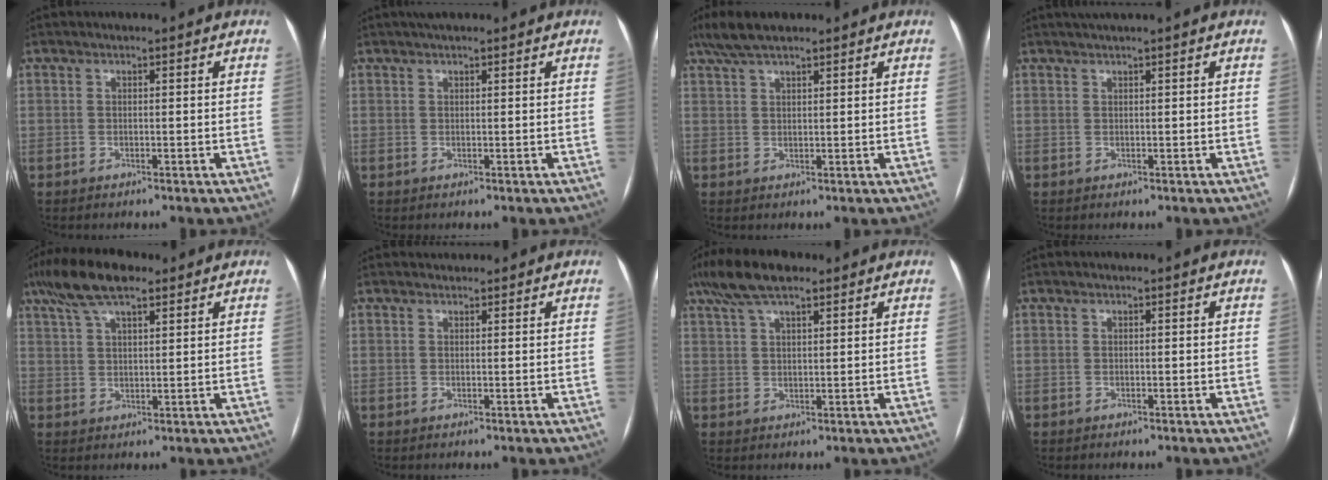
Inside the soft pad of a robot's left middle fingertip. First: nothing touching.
{"total": 2.4, "force": [1.9, 0.5, 1.4], "torque": [-0.021, 0.020, 0.030]}
{"total": 5.9, "force": [4.6, 1.3, 3.5], "torque": [-0.072, 0.024, 0.085]}
{"total": 2.0, "force": [1.6, -0.5, 1.1], "torque": [-0.014, 0.015, 0.032]}
{"total": 10.3, "force": [7.1, 2.9, 6.9], "torque": [-0.139, 0.032, 0.129]}
{"total": 1.5, "force": [1.4, 0.5, 0.0], "torque": [-0.002, 0.016, 0.022]}
{"total": 9.0, "force": [6.4, 2.5, 5.8], "torque": [-0.117, 0.031, 0.115]}
{"total": 0.0}